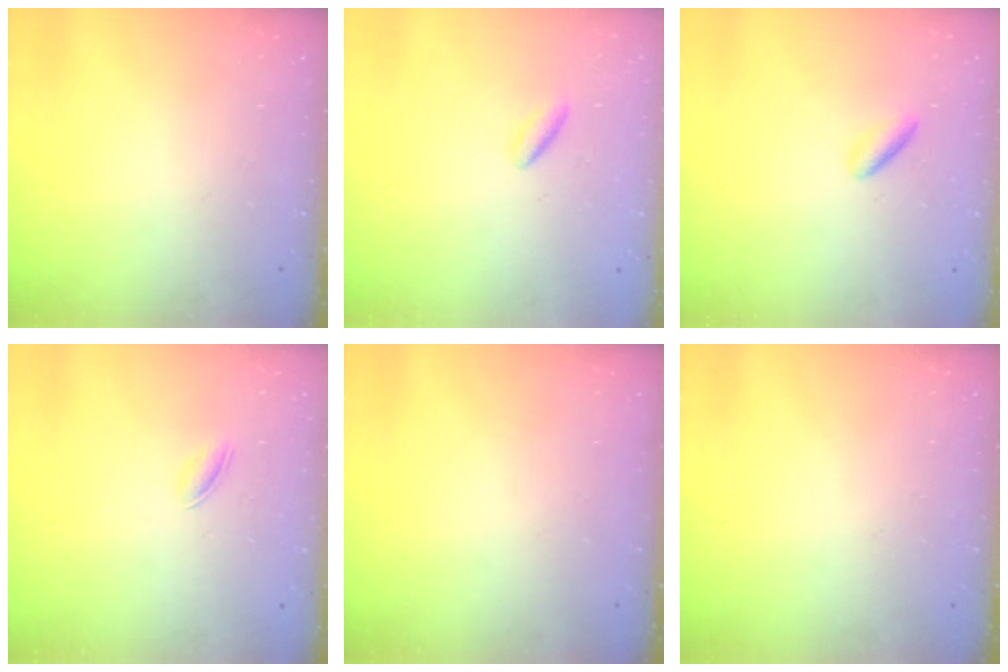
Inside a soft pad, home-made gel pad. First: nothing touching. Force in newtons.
{"total": 0.8, "press": 0.5, "slide": 0.6}
{"total": 1.6, "press": 1.5, "slide": 0.6}
{"total": 2.3, "press": 2.2, "slide": 0.7}
{"total": 0.0}
{"total": 0.0}